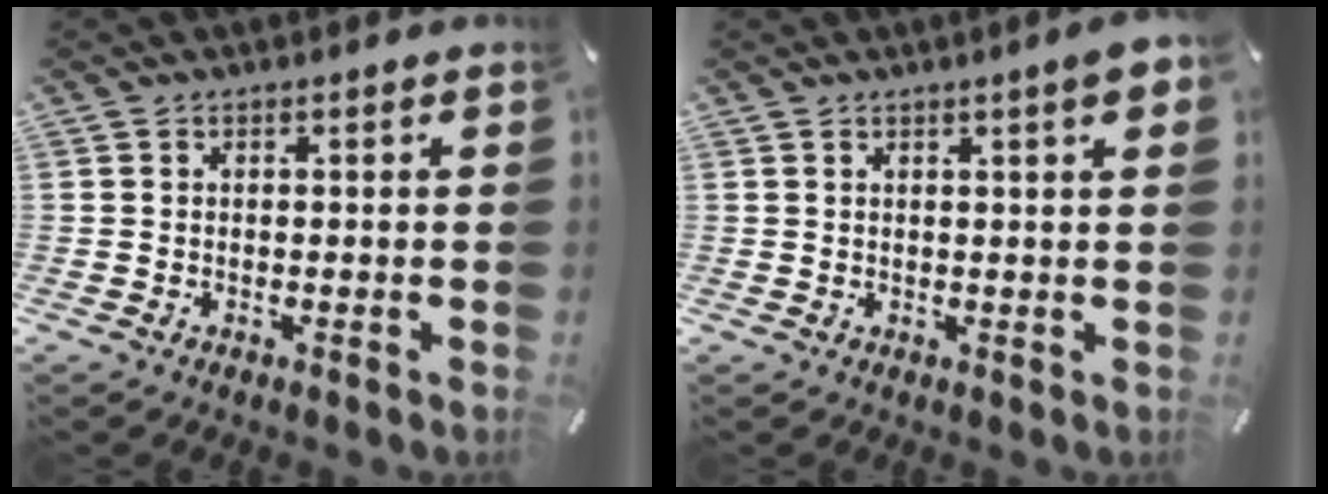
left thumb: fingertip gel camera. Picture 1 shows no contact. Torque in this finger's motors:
{"motor_torque": [0.69, 0.68, 0.87, 0.05, 0.54]}